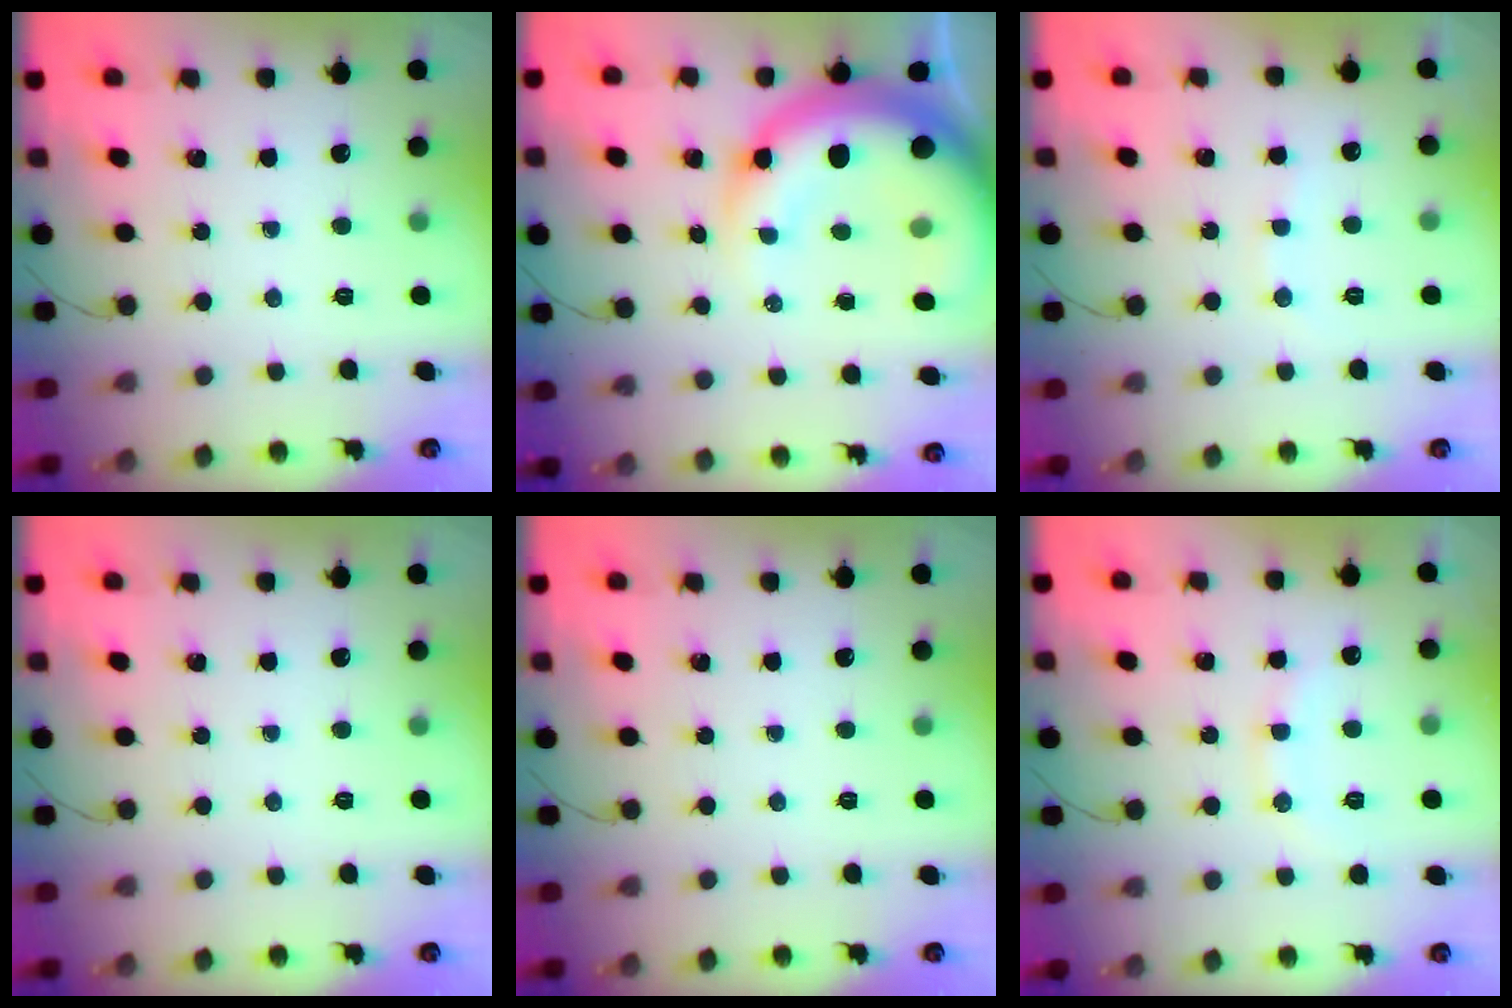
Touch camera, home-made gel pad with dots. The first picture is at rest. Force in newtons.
{"total": 17.1, "press": 16.7, "slide": 3.6}
{"total": 6.1, "press": 6.0, "slide": 1.1}
{"total": 0.0}
{"total": 0.0}
{"total": 10.3, "press": 10.3, "slide": 0.9}